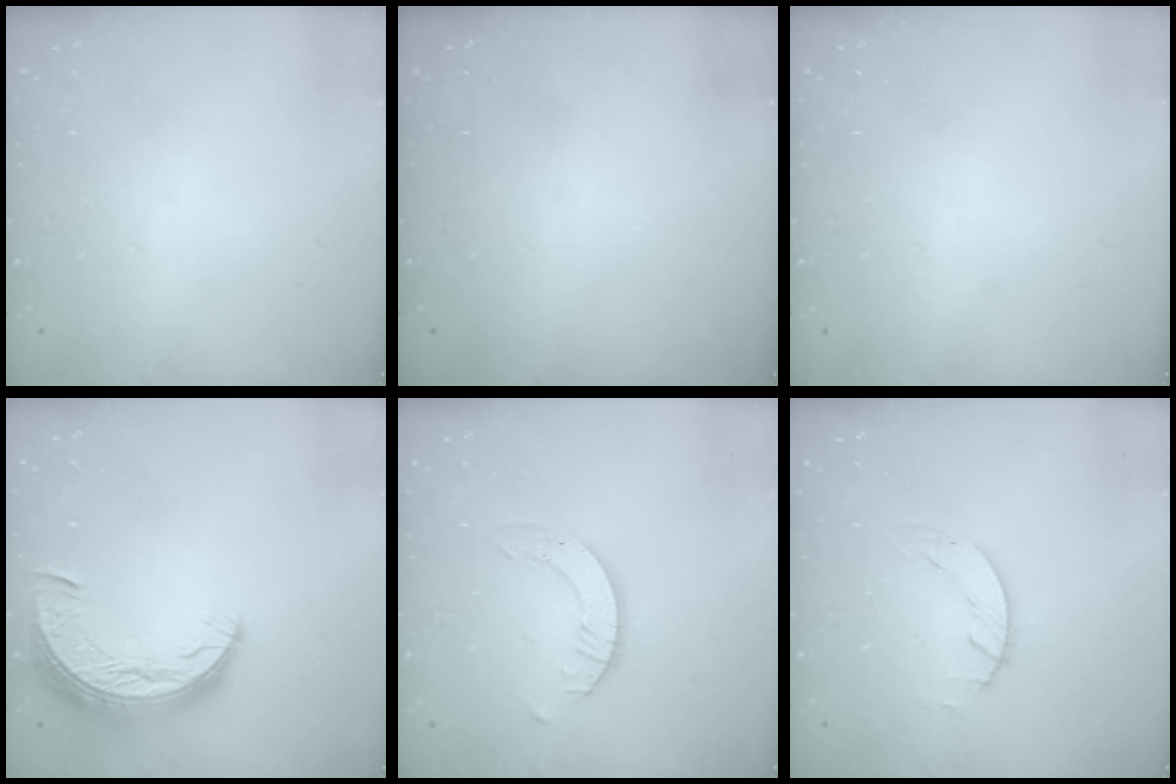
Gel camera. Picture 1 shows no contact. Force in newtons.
{"total": 0.0}
{"total": 0.0}
{"total": 10.0, "press": 10.0, "slide": 0.7}
{"total": 2.4, "press": 2.4, "slide": 0.2}
{"total": 0.7, "press": 0.7, "slide": 0.2}